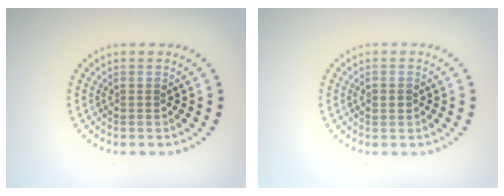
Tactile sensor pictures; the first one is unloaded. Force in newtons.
{"total": 1.3, "press": 1.3, "slide": 0.2}